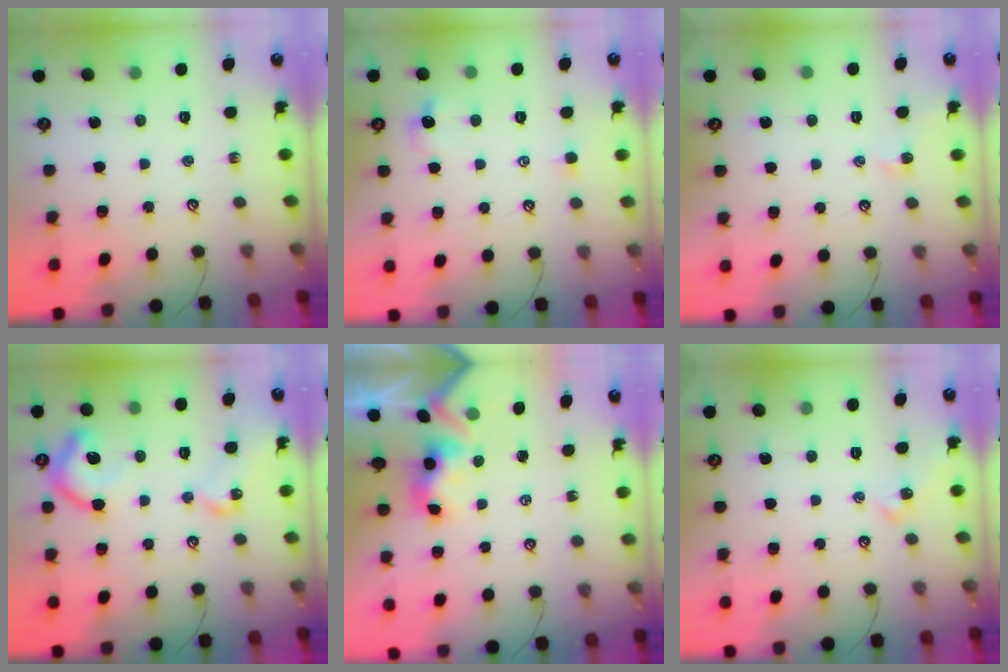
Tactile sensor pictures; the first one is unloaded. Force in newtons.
{"total": 0.0}
{"total": 0.5, "press": 0.4, "slide": 0.4}
{"total": 12.7, "press": 12.7, "slide": 1.1}
{"total": 3.0, "press": 2.9, "slide": 0.6}
{"total": 1.3, "press": 1.2, "slide": 0.4}